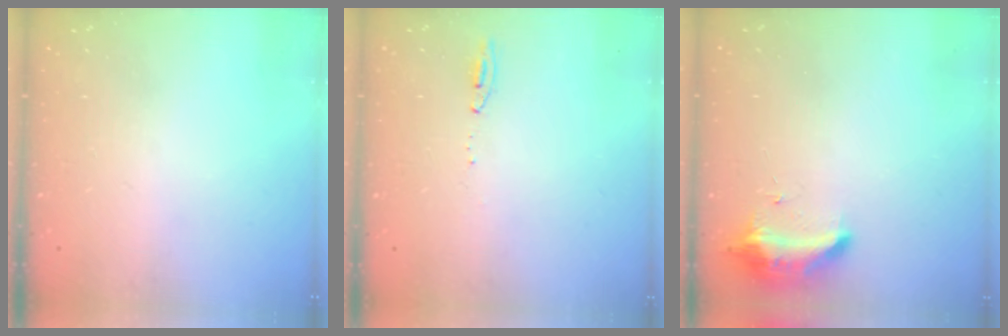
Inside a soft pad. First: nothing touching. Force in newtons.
{"total": 6.0, "press": 5.8, "slide": 1.5}
{"total": 9.1, "press": 9.1, "slide": 0.0}